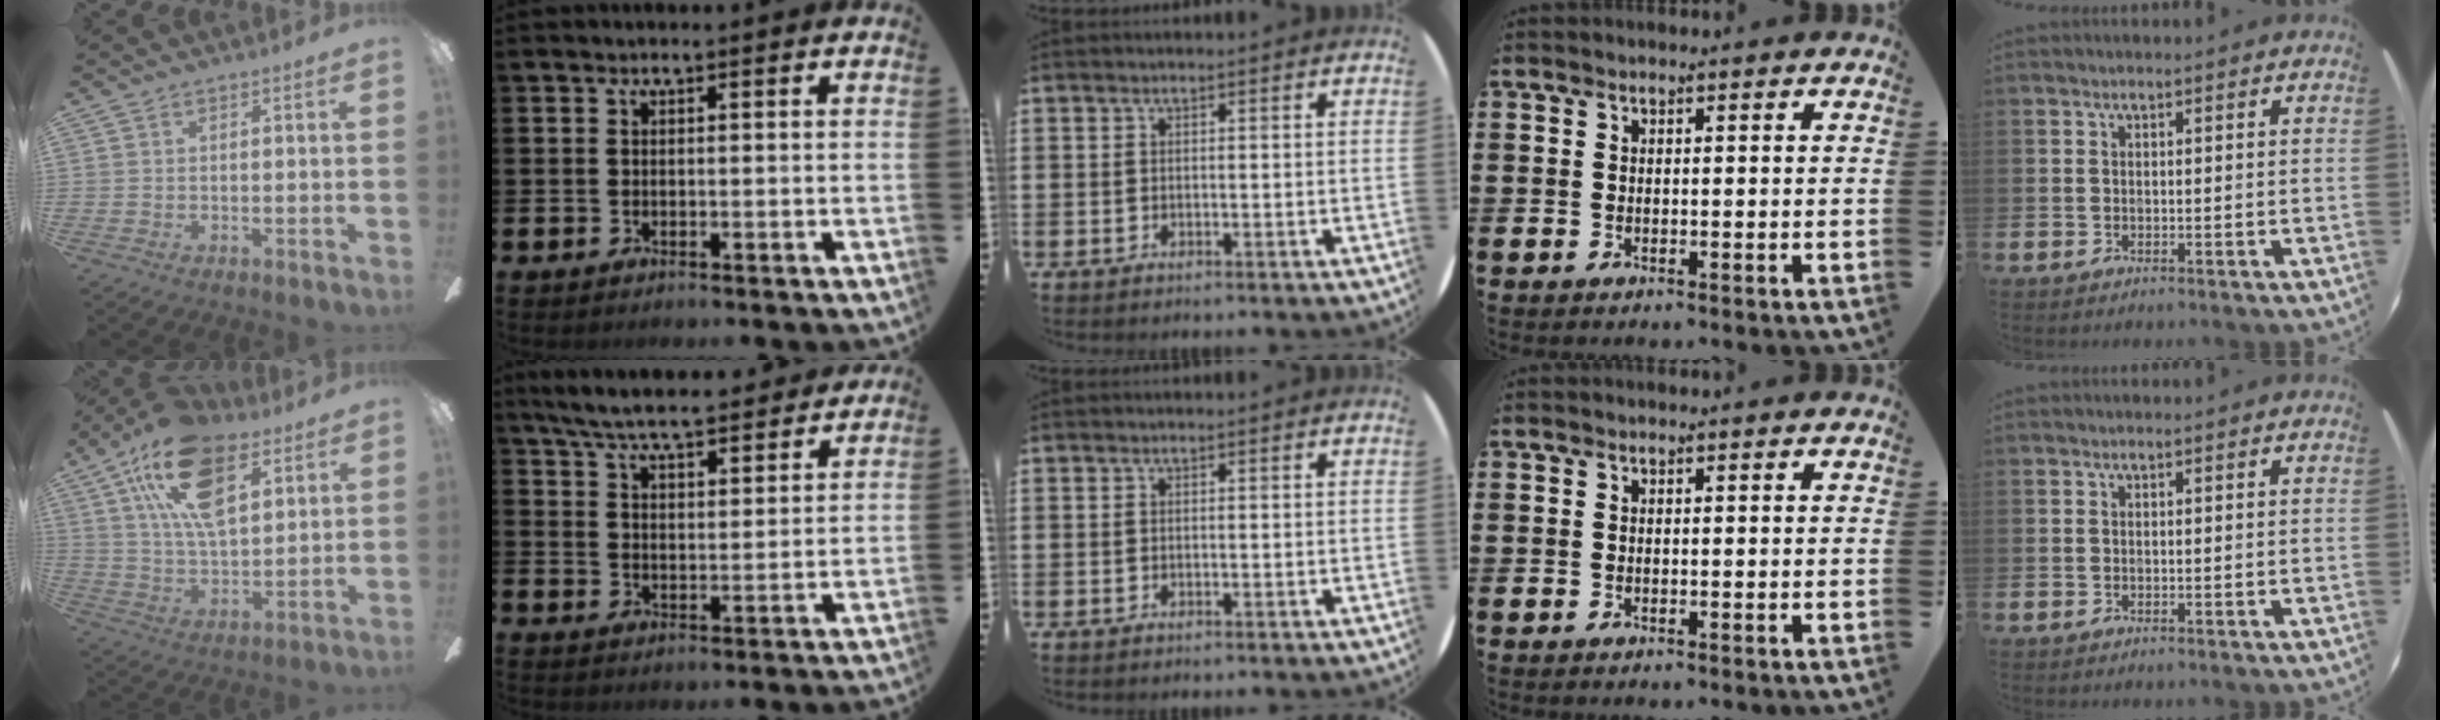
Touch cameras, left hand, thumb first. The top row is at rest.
{"thumb": {"total": 20.6, "force": [10.4, 10.4, 14.3], "torque": [-0.260, -0.019, 0.184]}, "index": {"total": 6.9, "force": [6.6, 0.8, 1.9], "torque": [-0.068, -0.036, 0.118]}}